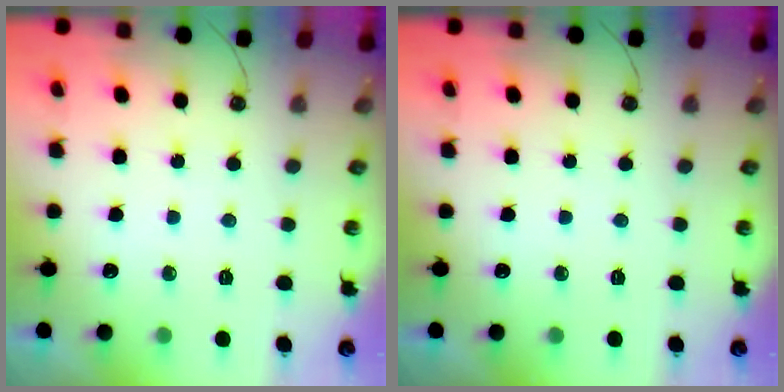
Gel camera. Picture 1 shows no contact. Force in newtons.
{"total": 0.0}